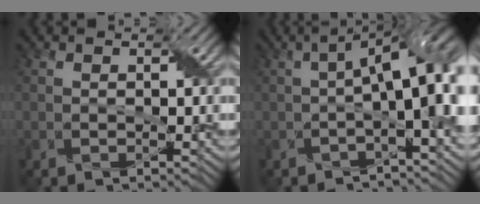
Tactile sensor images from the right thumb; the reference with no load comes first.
{"total": 11.5, "force": [-0.7, 4.5, 10.6], "torque": [-0.147, -0.004, -0.006]}